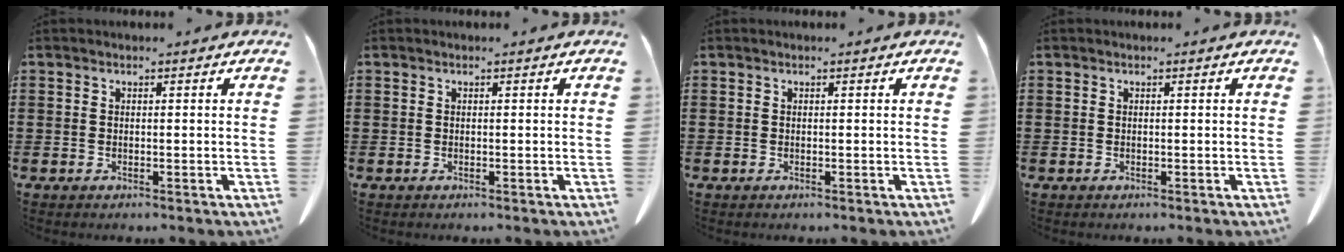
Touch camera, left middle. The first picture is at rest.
{"total": 0.0}
{"total": 0.0}
{"total": 0.0}